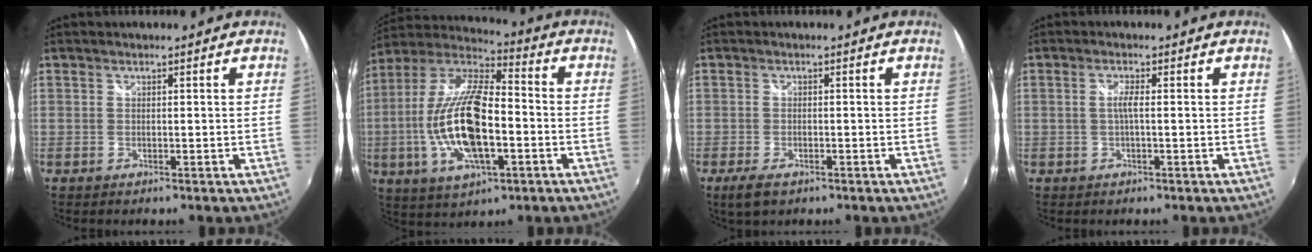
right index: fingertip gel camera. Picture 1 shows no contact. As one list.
[{"total": 19.8, "force": [-3.9, 7.4, 17.9], "torque": [-0.363, -0.007, -0.075]}, {"total": 3.9, "force": [-2.4, 1.8, 2.5], "torque": [-0.059, -0.012, -0.041]}, {"total": 1.9, "force": [-0.2, -0.1, 1.9], "torque": [-0.034, 0.001, -0.007]}]